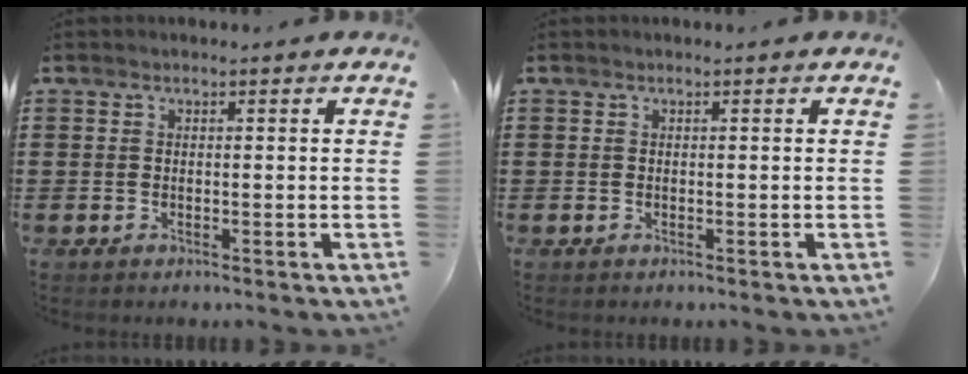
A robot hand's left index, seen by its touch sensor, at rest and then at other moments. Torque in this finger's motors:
{"motor_torque": [0.00, 0.00, 0.00, 0.01]}